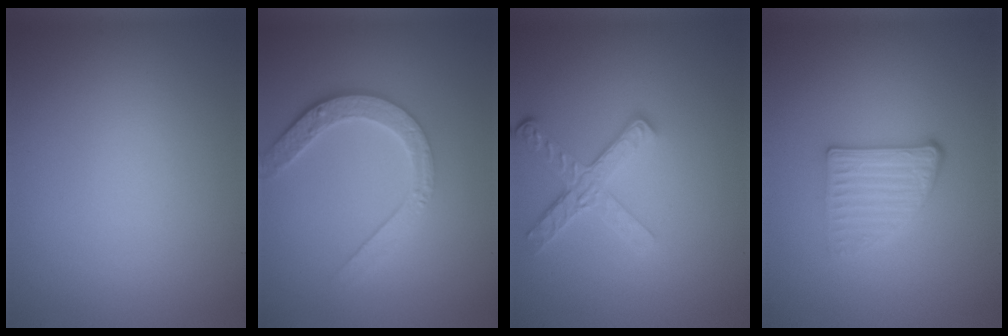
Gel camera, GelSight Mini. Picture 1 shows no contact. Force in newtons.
{"total": 4.7, "press": 3.6, "slide": 3.1}
{"total": 4.2, "press": 3.3, "slide": 2.7}
{"total": 2.8, "press": 2.5, "slide": 1.4}